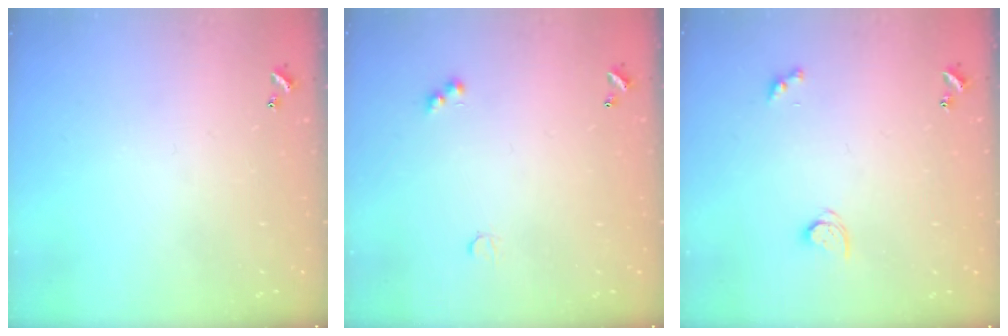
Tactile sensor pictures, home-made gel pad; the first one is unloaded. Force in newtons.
{"total": 2.5, "press": 2.4, "slide": 0.5}
{"total": 2.1, "press": 2.1, "slide": 0.3}